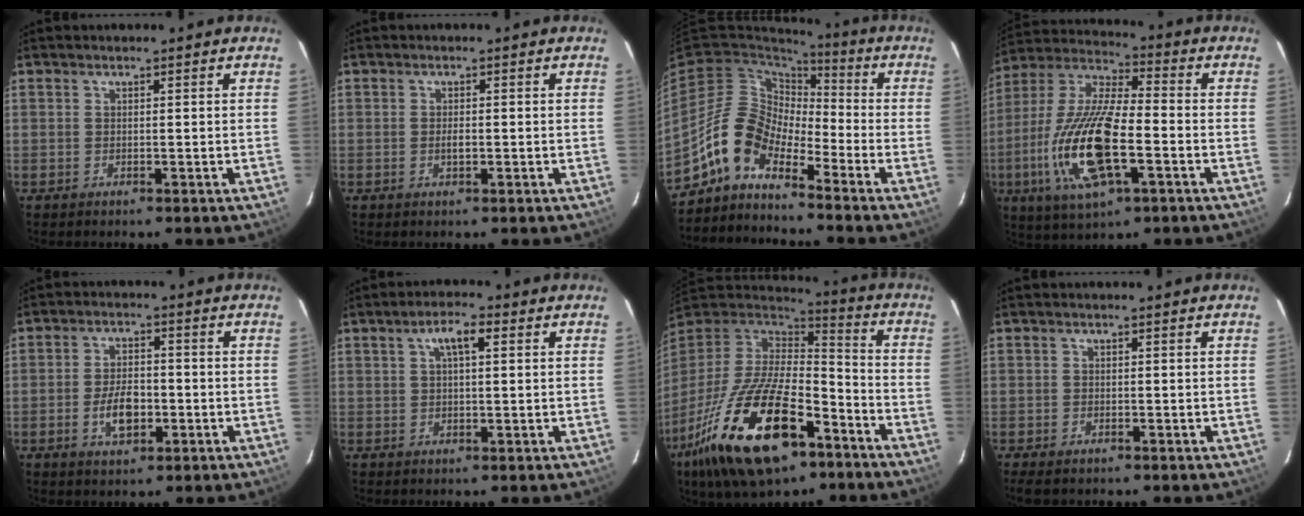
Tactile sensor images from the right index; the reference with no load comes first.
{"total": 1.5, "force": [-0.4, 0.6, 1.3], "torque": [-0.024, -0.001, -0.007]}
{"total": 10.2, "force": [-6.8, 5.3, 5.4], "torque": [-0.104, 0.025, -0.151]}
{"total": 19.6, "force": [-5.9, 6.7, 17.5], "torque": [-0.369, -0.018, -0.114]}
{"total": 6.7, "force": [-2.2, 3.6, 5.2], "torque": [-0.103, 0.003, -0.033]}
{"total": 4.5, "force": [1.6, 1.5, 3.9], "torque": [-0.071, 0.014, 0.029]}
{"total": 27.1, "force": [-14.4, 11.6, 19.9], "torque": [-0.392, -0.040, -0.240]}
{"total": 2.6, "force": [-1.9, 1.3, 1.2], "torque": [-0.030, -0.007, -0.035]}